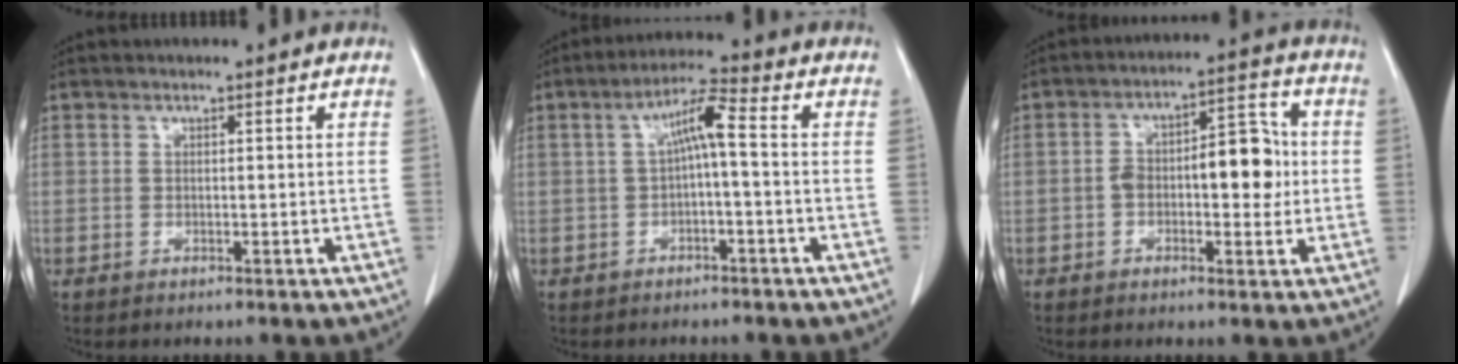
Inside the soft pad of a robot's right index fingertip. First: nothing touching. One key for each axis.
{"total": 5.5, "fx": 0.0, "fy": 0.6, "fz": 5.5, "tx": -0.099, "ty": 0.023, "tz": 0.001}
{"total": 9.5, "fx": -0.4, "fy": 4.1, "fz": 8.6, "tx": -0.130, "ty": 0.034, "tz": -0.003}